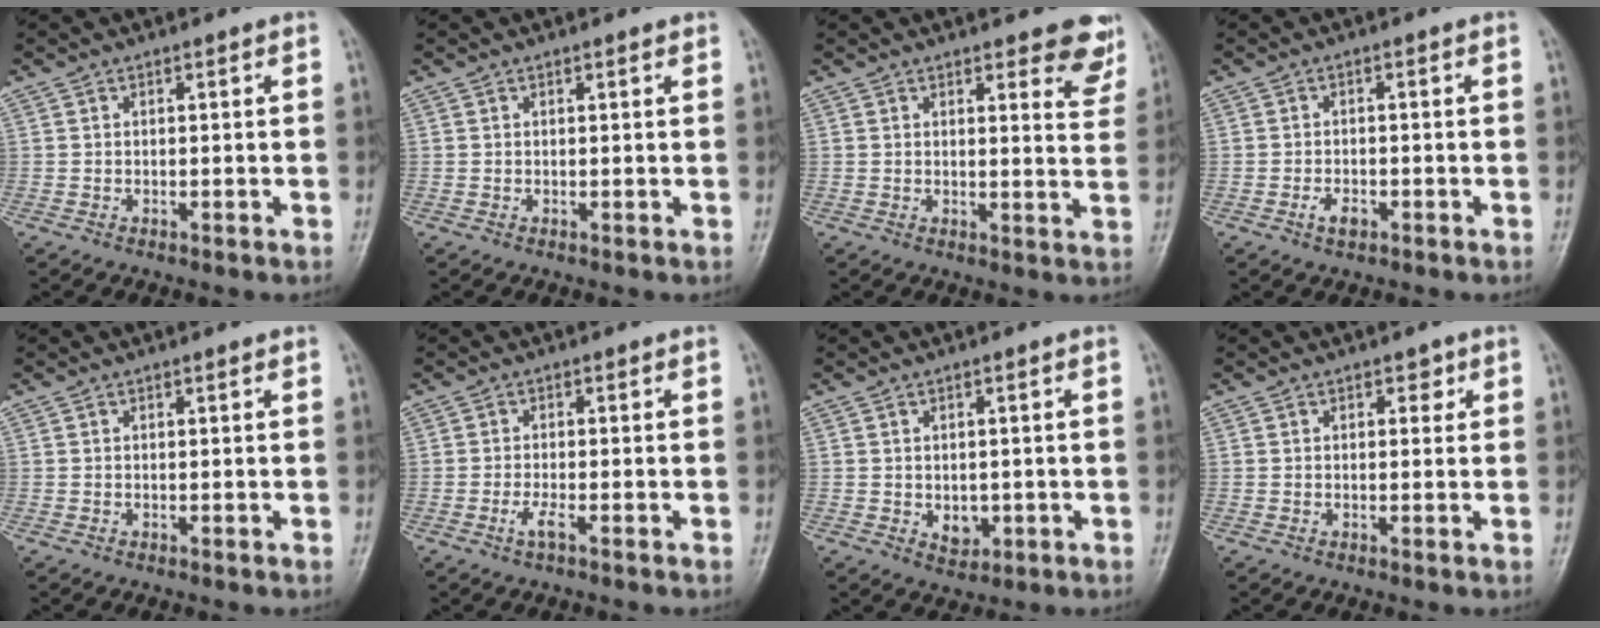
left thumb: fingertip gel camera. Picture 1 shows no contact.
{"total": 0.8, "force": [0.6, 0.2, 0.5], "torque": [-0.007, -0.001, 0.007]}
{"total": 7.2, "force": [5.5, 2.4, 4.0], "torque": [-0.014, -0.034, 0.052]}
{"total": 2.5, "force": [-1.2, 1.4, 1.7], "torque": [-0.029, 0.005, -0.020]}
{"total": 0.5, "force": [0.4, 0.1, 0.4], "torque": [-0.006, -0.001, 0.003]}
{"total": 2.1, "force": [-1.0, 0.3, 1.8], "torque": [-0.041, -0.001, -0.024]}
{"total": 3.4, "force": [-0.4, 2.5, 2.2], "torque": [-0.019, -0.003, 0.004]}
{"total": 2.0, "force": [1.0, 1.3, 1.2], "torque": [0.001, -0.002, 0.010]}